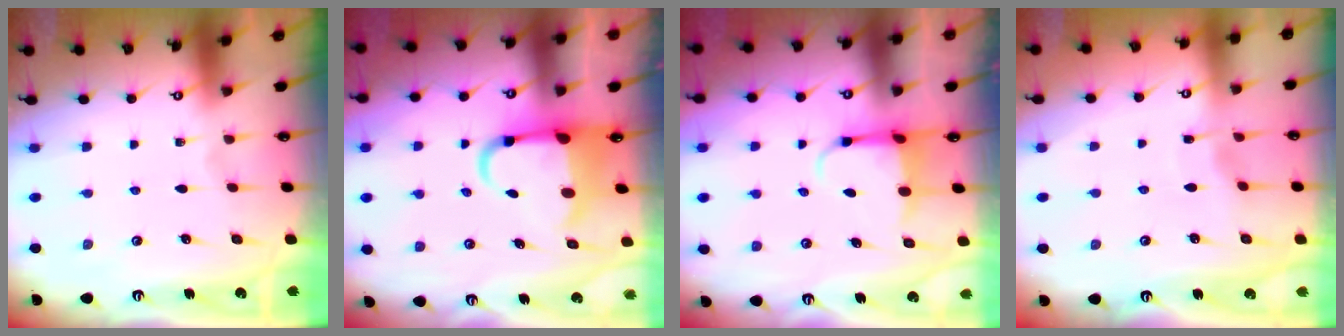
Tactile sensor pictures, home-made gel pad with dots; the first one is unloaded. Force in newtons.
{"total": 6.7, "press": 6.5, "slide": 1.6}
{"total": 3.8, "press": 3.7, "slide": 1.1}
{"total": 3.4, "press": 3.3, "slide": 0.4}